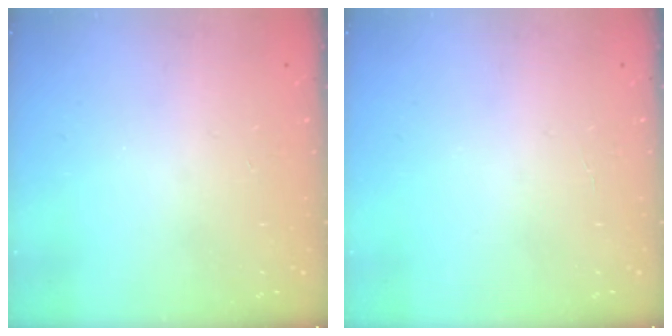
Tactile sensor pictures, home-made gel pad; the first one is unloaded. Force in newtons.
{"total": 1.8, "press": 1.8, "slide": 0.2}